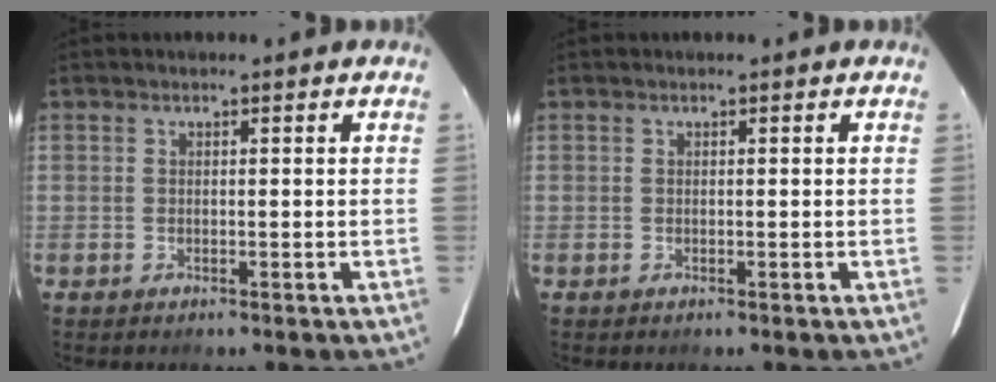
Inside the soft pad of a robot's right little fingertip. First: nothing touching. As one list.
[{"total": 0.0}]